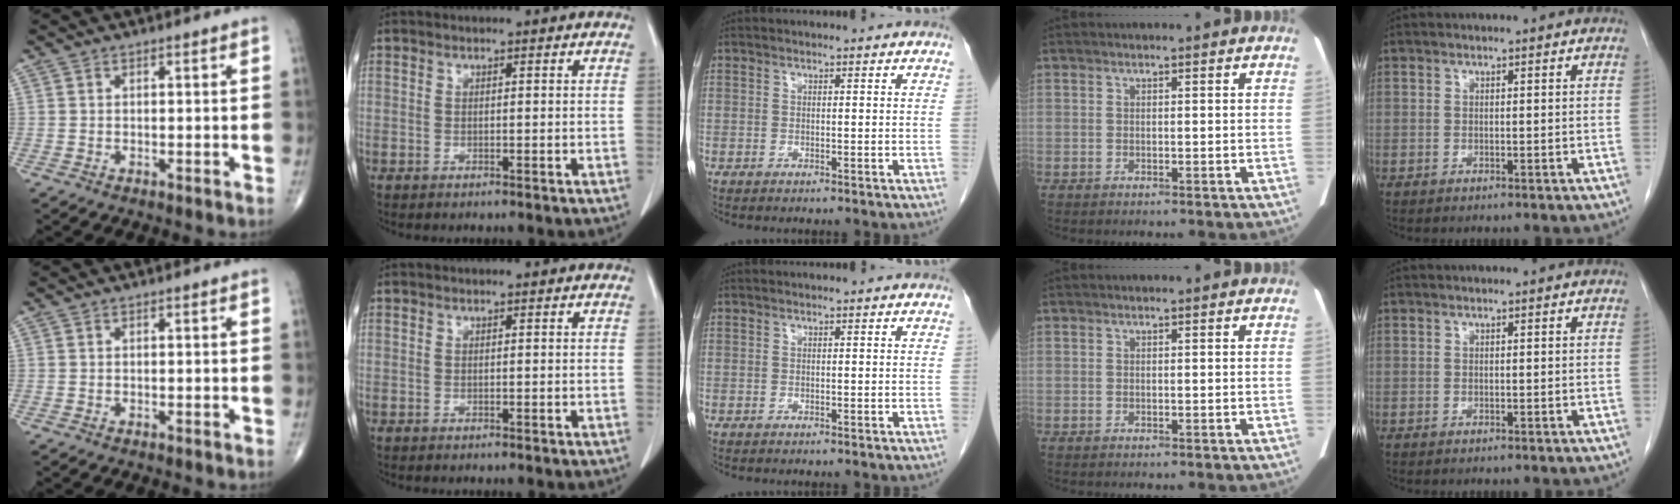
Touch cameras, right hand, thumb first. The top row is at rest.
{}